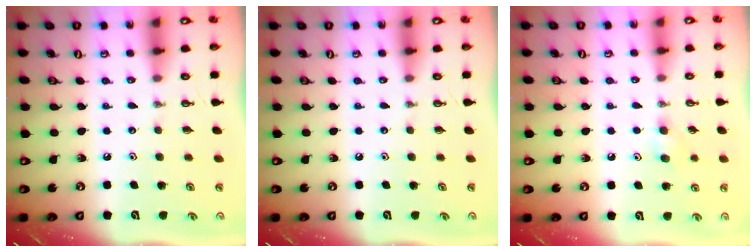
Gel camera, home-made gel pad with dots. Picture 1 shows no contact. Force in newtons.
{"total": 0.0}
{"total": 5.1, "press": 5.0, "slide": 0.9}